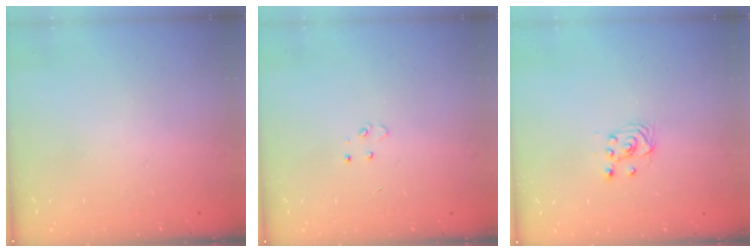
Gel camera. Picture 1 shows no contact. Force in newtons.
{"total": 3.5, "press": 3.4, "slide": 0.4}
{"total": 2.5, "press": 2.2, "slide": 1.1}